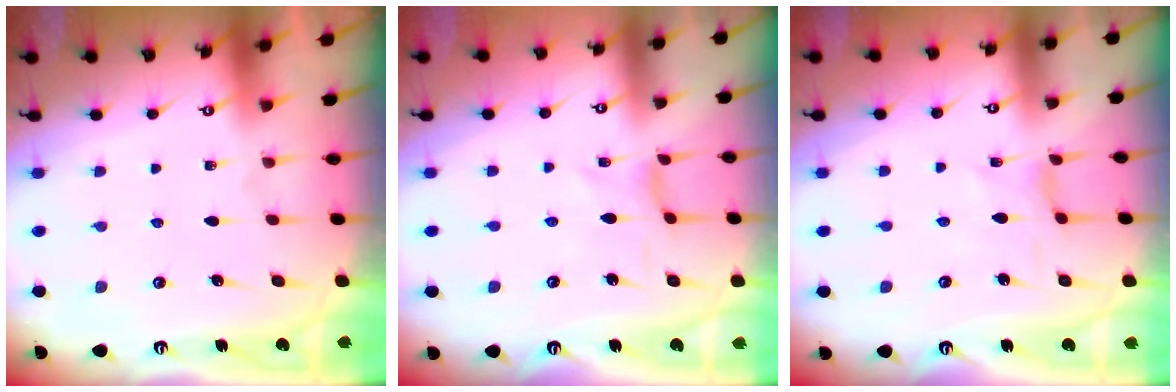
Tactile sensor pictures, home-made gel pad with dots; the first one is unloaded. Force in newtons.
{"total": 0.6, "press": 0.5, "slide": 0.3}
{"total": 1.6, "press": 1.6, "slide": 0.1}